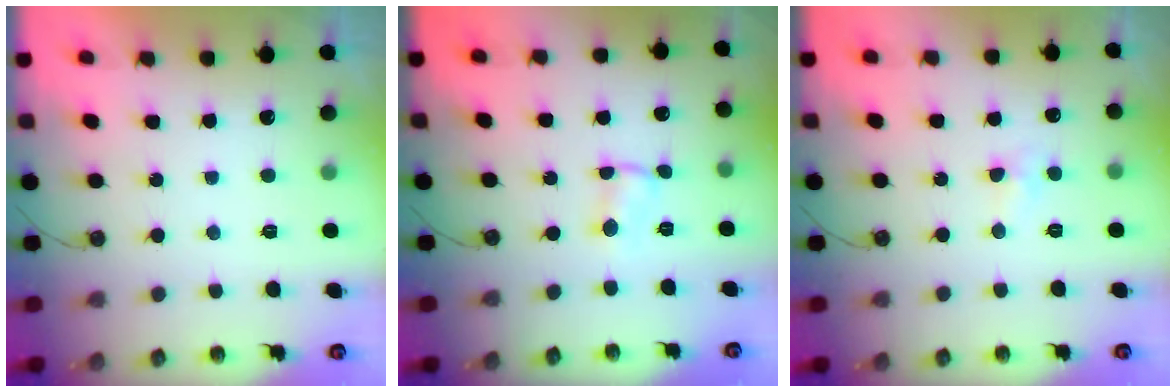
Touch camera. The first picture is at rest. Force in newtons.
{"total": 1.4, "press": 1.4, "slide": 0.1}
{"total": 4.4, "press": 4.4, "slide": 0.7}